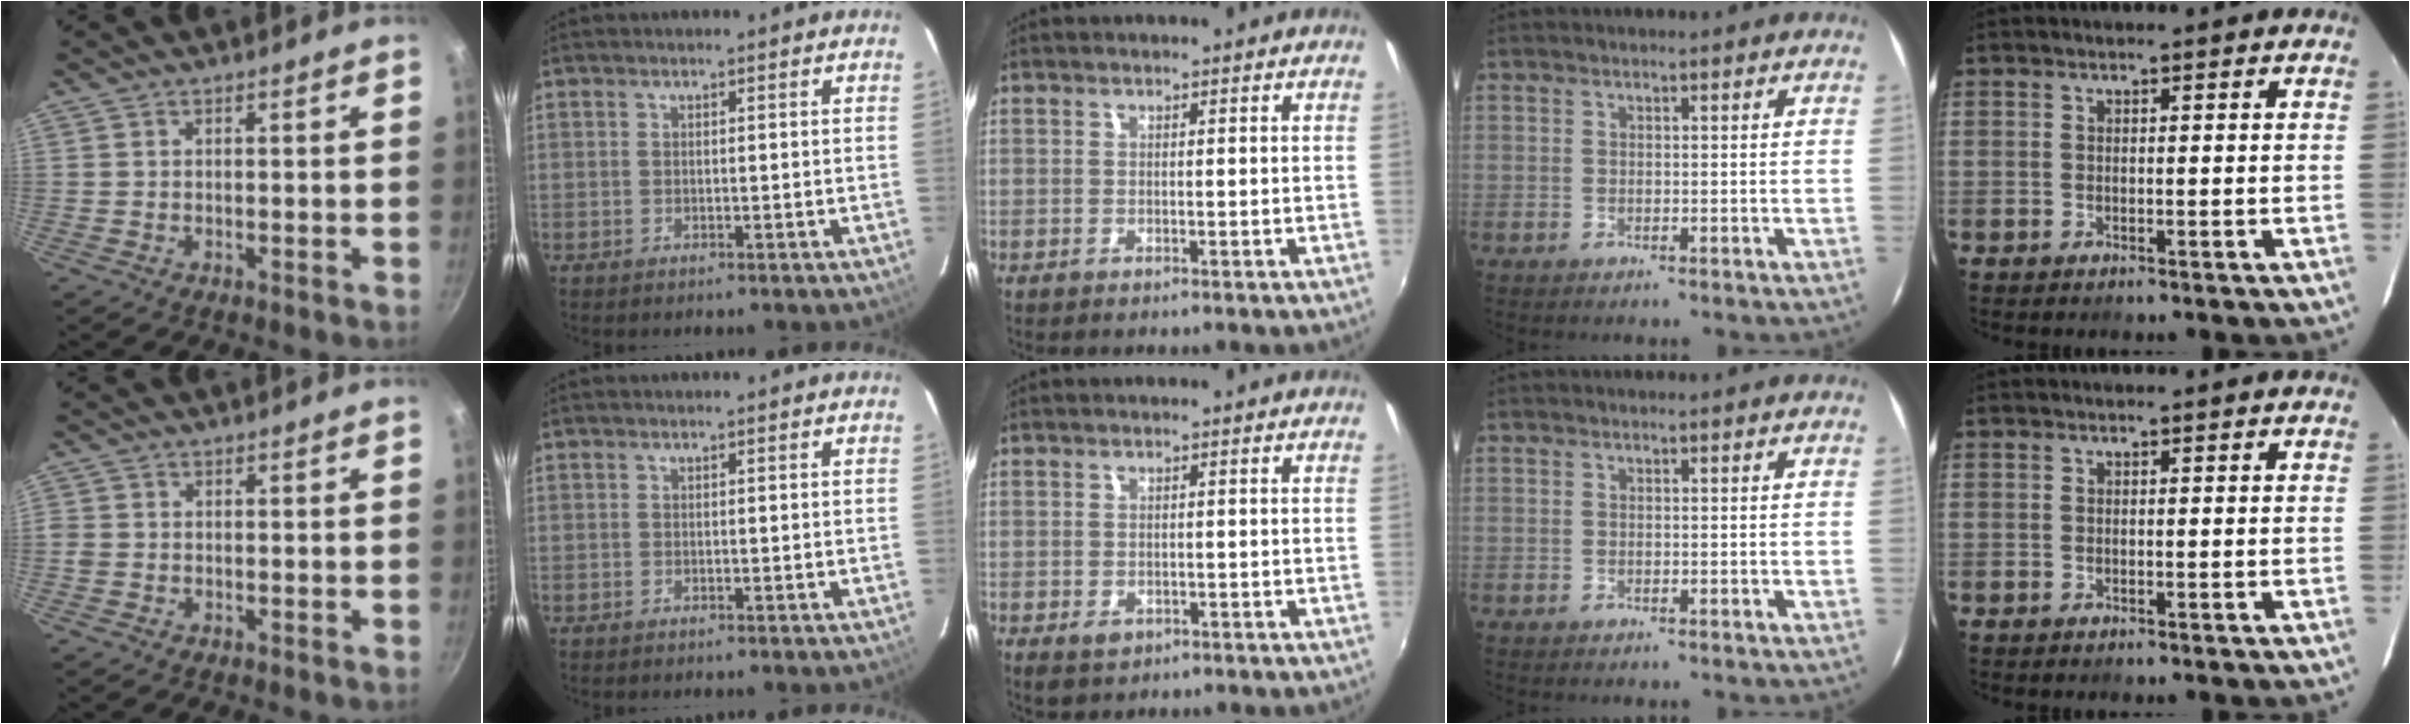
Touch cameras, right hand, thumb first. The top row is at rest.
{"thumb": {"total": 1.5, "force": [-0.4, 1.3, 0.6], "torque": [-0.011, 0.001, -0.010]}, "middle": {"total": 2.7, "force": [-1.2, 2.0, 1.4], "torque": [-0.026, -0.007, -0.014]}}